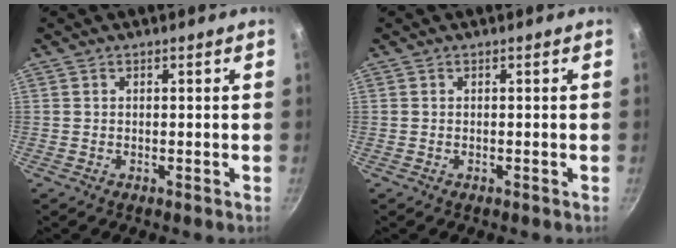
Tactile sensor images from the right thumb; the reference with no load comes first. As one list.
[{"total": 0.0}]